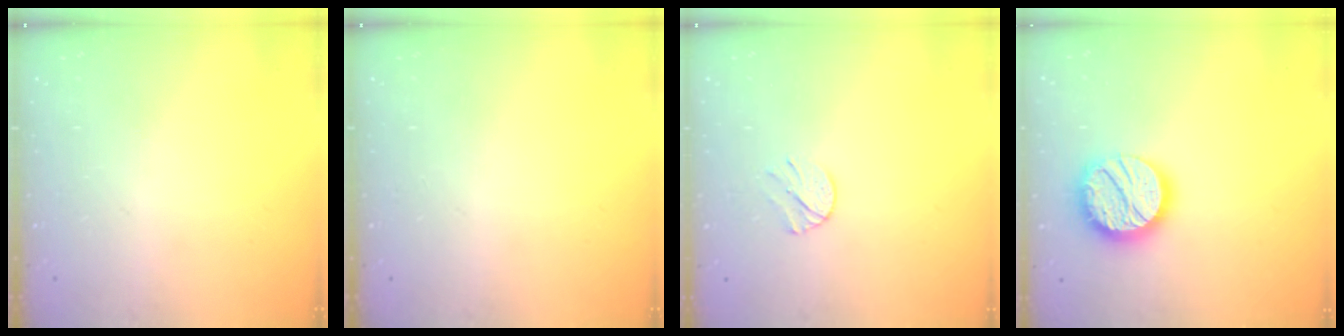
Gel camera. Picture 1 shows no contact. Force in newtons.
{"total": 0.0}
{"total": 5.8, "press": 5.7, "slide": 1.0}
{"total": 17.8, "press": 17.7, "slide": 1.4}